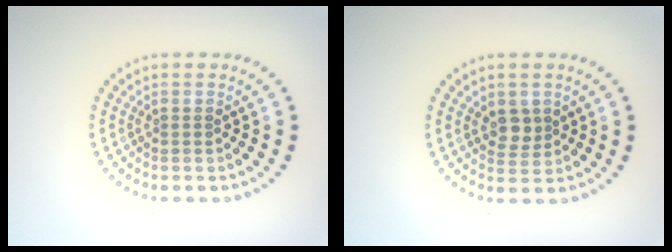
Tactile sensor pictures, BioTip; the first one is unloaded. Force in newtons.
{"total": 2.0, "press": 1.8, "slide": 0.8}